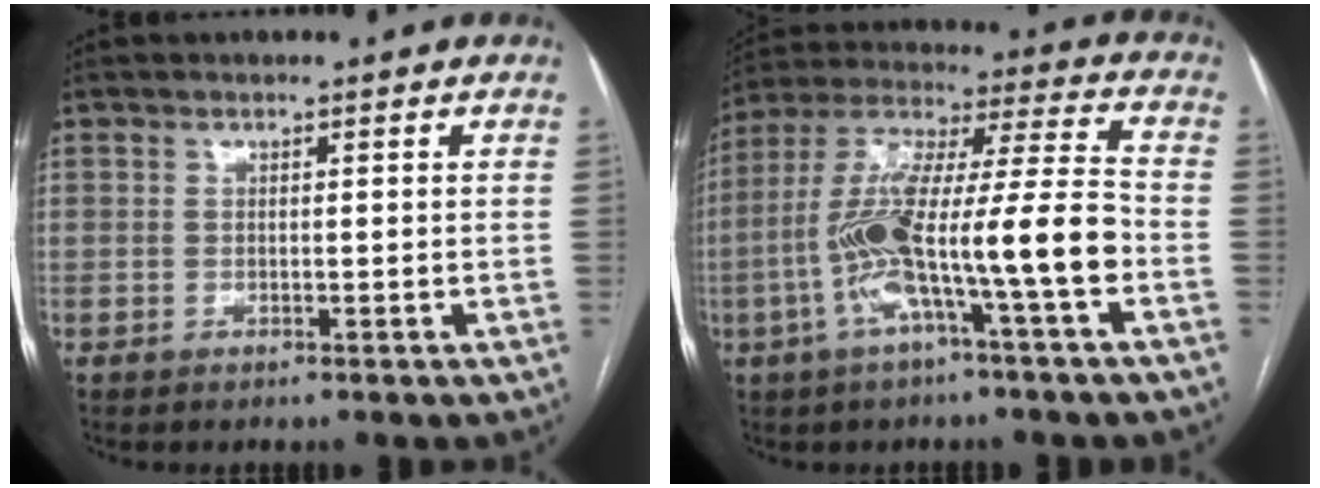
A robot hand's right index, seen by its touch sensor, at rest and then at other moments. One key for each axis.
{"total": 17.5, "fx": -5.1, "fy": 0.7, "fz": 16.7, "tx": -0.315, "ty": 0.011, "tz": -0.095}